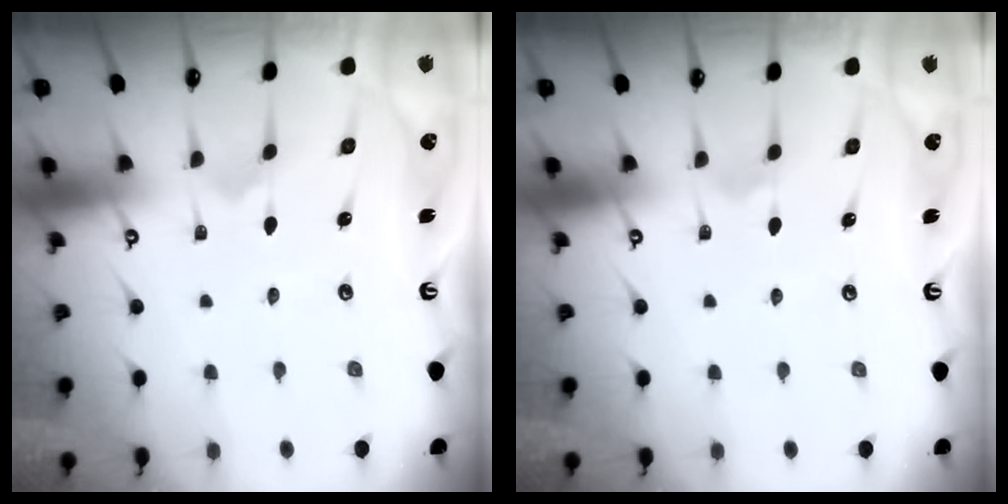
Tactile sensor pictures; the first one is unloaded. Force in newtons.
{"total": 1.3, "press": 1.3, "slide": 0.1}